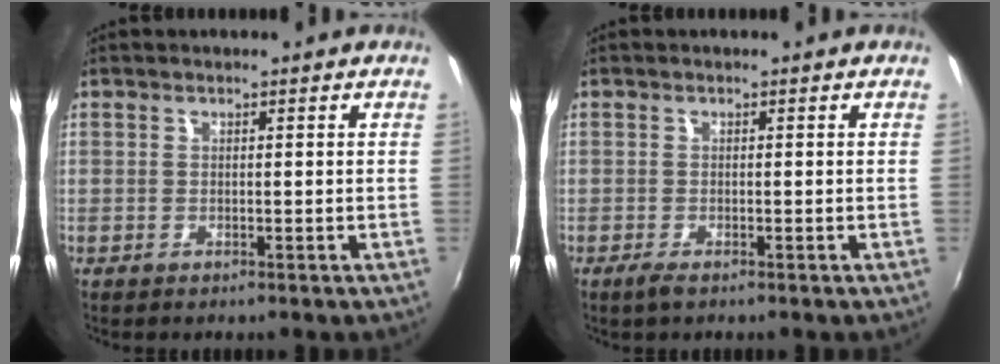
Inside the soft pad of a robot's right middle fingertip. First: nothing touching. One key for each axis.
{"total": 1.6, "fx": -1.1, "fy": 0.3, "fz": 1.2, "tx": -0.025, "ty": -0.006, "tz": -0.021}